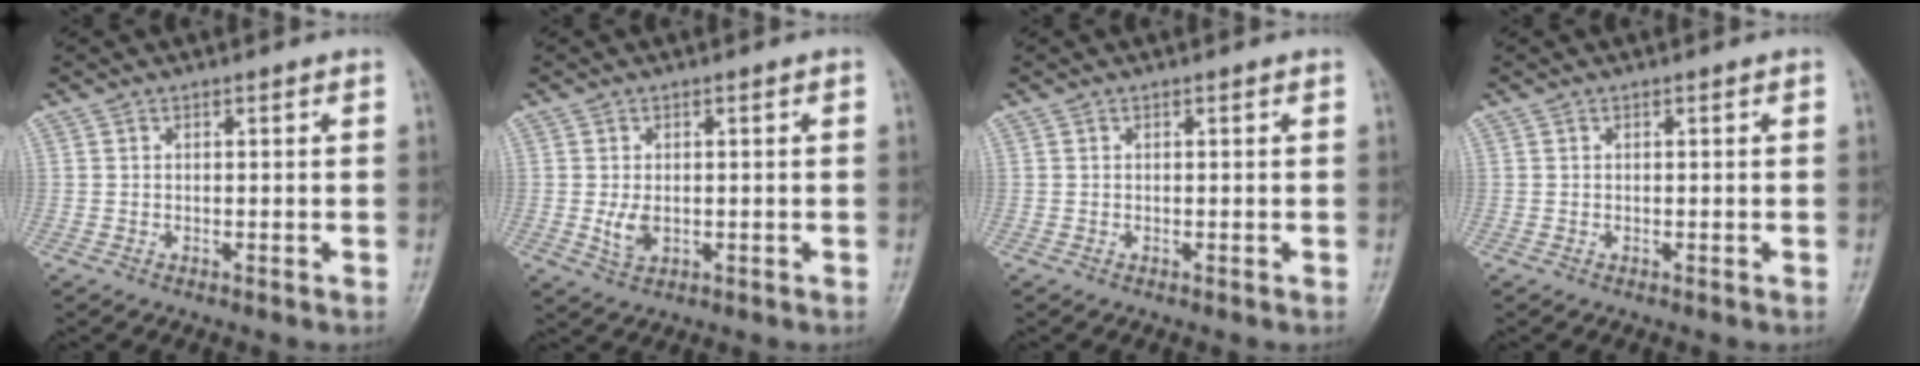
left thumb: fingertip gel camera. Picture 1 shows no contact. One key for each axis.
{"total": 3.1, "fx": -0.3, "fy": 2.1, "fz": 2.3, "tx": -0.040, "ty": -0.004, "tz": -0.001}
{"total": 0.0}
{"total": 0.0}